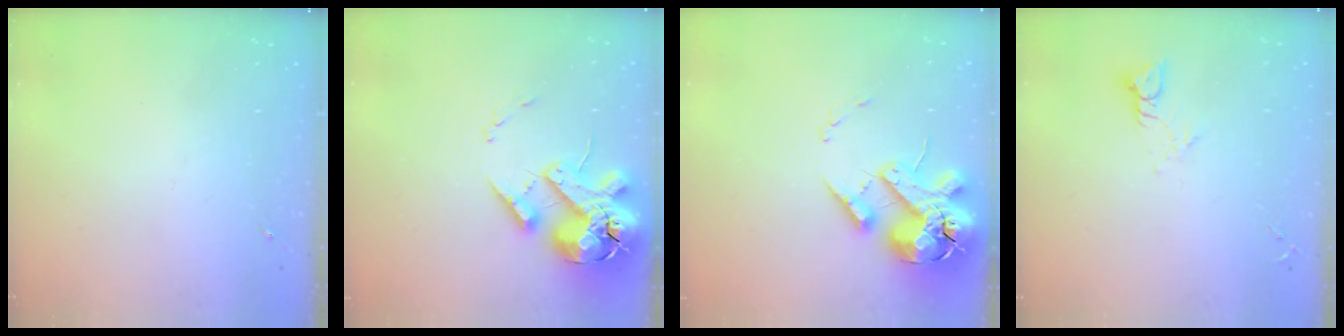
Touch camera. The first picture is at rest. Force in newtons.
{"total": 20.7, "press": 20.4, "slide": 3.5}
{"total": 20.7, "press": 20.4, "slide": 3.5}
{"total": 4.4, "press": 4.4, "slide": 0.3}